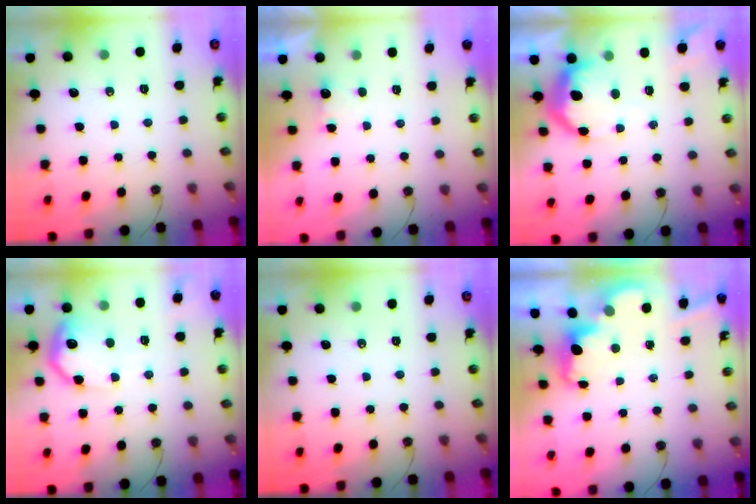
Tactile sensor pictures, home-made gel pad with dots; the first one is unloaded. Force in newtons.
{"total": 1.0, "press": 0.7, "slide": 0.6}
{"total": 14.2, "press": 14.2, "slide": 0.9}
{"total": 12.1, "press": 12.1, "slide": 0.3}
{"total": 0.0}
{"total": 3.5, "press": 3.4, "slide": 0.8}